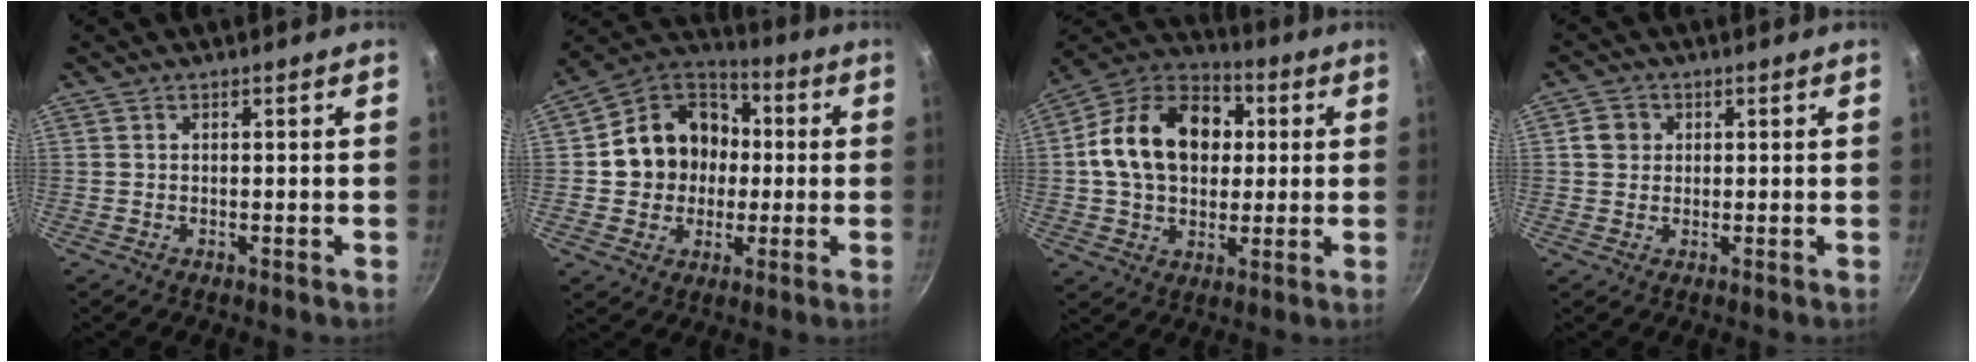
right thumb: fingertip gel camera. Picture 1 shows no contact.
{"total": 15.8, "force": [0.4, 14.0, 7.5], "torque": [-0.092, 0.034, -0.004]}
{"total": 20.0, "force": [2.7, 14.8, 13.2], "torque": [-0.193, 0.027, 0.032]}
{"total": 3.6, "force": [0.6, 3.3, 1.3], "torque": [-0.003, 0.006, 0.005]}